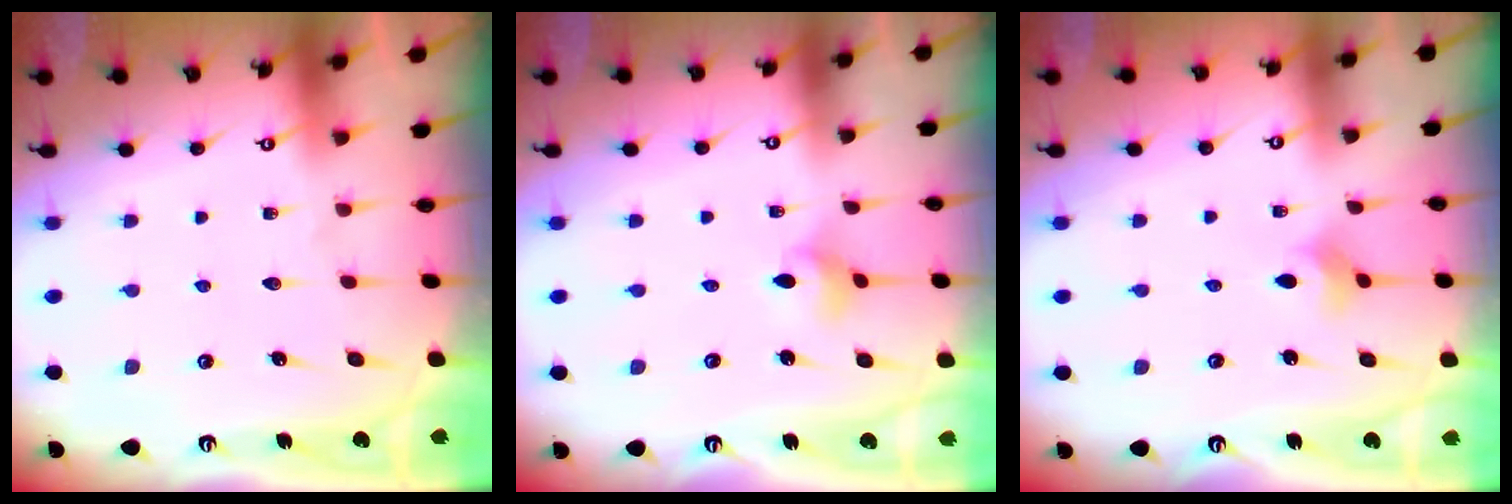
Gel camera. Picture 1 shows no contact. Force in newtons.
{"total": 2.9, "press": 2.9, "slide": 0.5}
{"total": 3.3, "press": 3.3, "slide": 0.5}